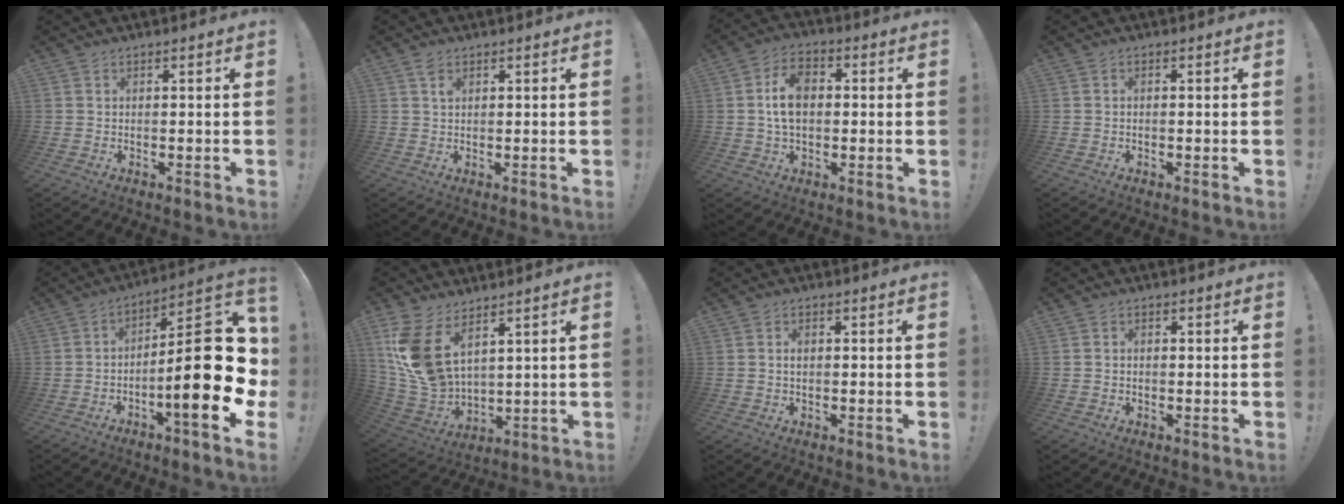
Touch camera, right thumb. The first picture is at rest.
{"total": 1.2, "force": [0.7, 0.6, 0.8], "torque": [-0.017, 0.002, 0.012]}
{"total": 10.2, "force": [0.4, 7.0, 7.3], "torque": [-0.124, 0.010, 0.010]}
{"total": 0.8, "force": [-0.5, 0.3, 0.5], "torque": [-0.016, 0.003, -0.007]}
{"total": 24.9, "force": [-4.3, 7.5, 23.4], "torque": [-0.351, 0.024, -0.064]}
{"total": 14.6, "force": [6.9, 8.4, 9.8], "torque": [-0.213, -0.050, 0.130]}
{"total": 1.9, "force": [-0.1, 1.3, 1.4], "torque": [-0.029, 0.006, -0.002]}
{"total": 1.2, "force": [-0.6, 0.8, 0.6], "torque": [-0.018, 0.007, -0.010]}